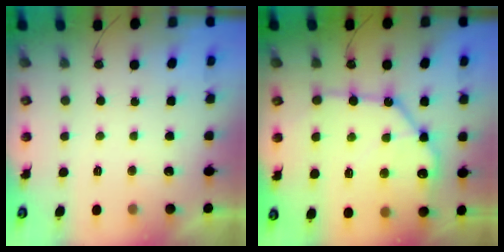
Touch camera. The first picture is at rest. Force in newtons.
{"total": 17.5, "press": 17.3, "slide": 2.1}